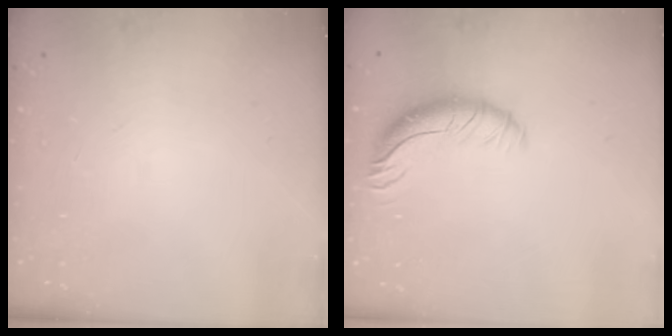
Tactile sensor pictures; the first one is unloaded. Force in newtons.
{"total": 10.7, "press": 10.4, "slide": 2.5}